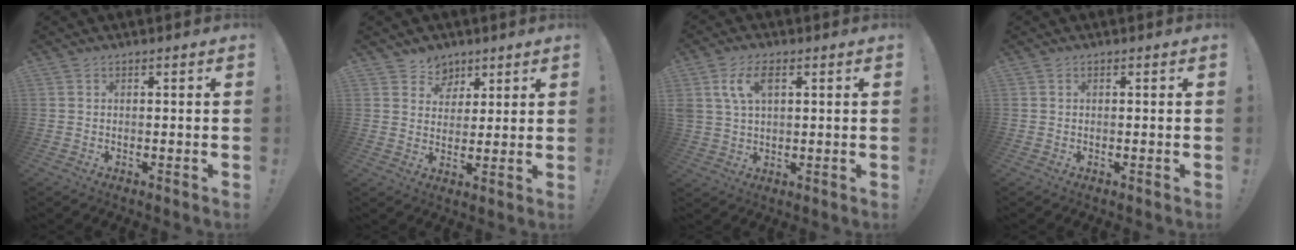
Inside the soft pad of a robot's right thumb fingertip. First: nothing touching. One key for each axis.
{"total": 6.1, "fx": 3.3, "fy": 5.1, "fz": 0.1, "tx": -0.001, "ty": -0.028, "tz": 0.068}
{"total": 8.0, "fx": 3.1, "fy": 4.6, "fz": 5.8, "tx": -0.117, "ty": 0.002, "tz": 0.056}
{"total": 0.0}